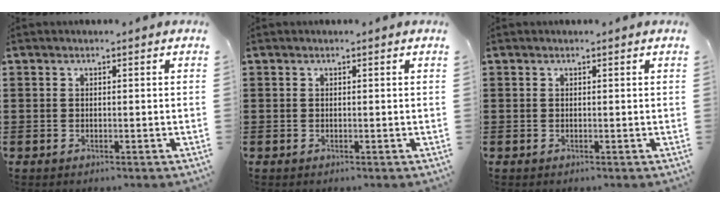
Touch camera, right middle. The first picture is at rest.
{"total": 0.0}
{"total": 0.0}